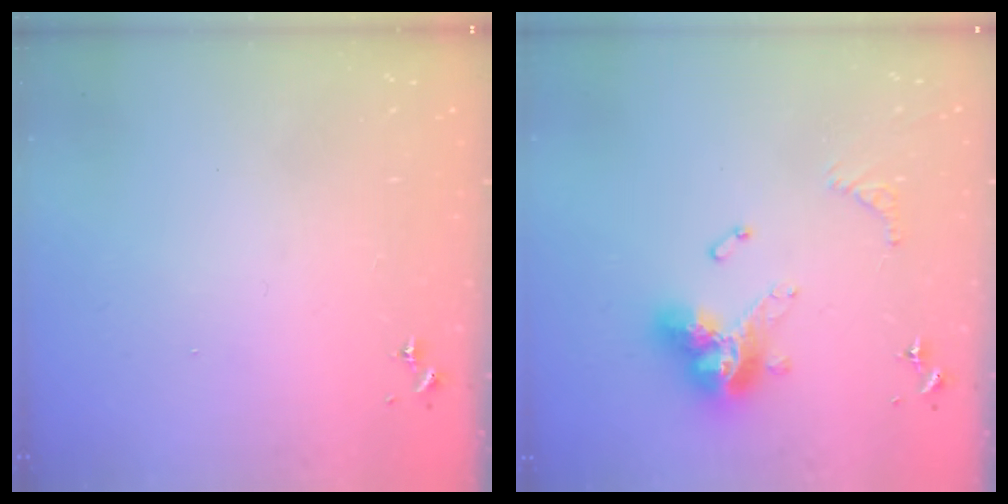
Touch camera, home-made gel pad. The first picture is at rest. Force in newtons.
{"total": 15.8, "press": 15.7, "slide": 1.5}